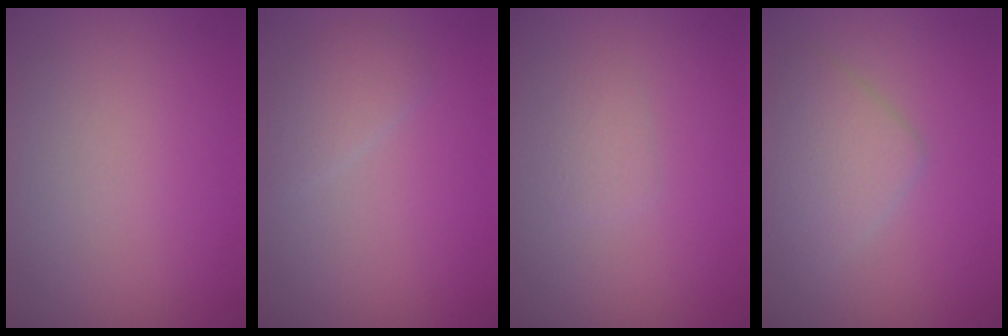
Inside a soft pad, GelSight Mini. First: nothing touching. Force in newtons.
{"total": 1.8, "press": 1.8, "slide": 0.2}
{"total": 1.1, "press": 1.1, "slide": 0.1}
{"total": 3.4, "press": 3.4, "slide": 0.1}